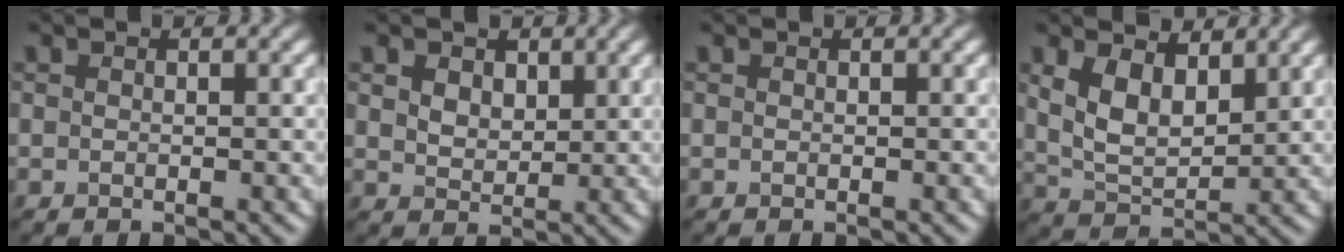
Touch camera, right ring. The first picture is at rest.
{"total": 3.3, "force": [1.6, 2.2, 1.8], "torque": [-0.037, 0.010, 0.018]}
{"total": 0.0}
{"total": 5.2, "force": [2.4, 2.6, 3.8], "torque": [-0.084, -0.003, 0.045]}